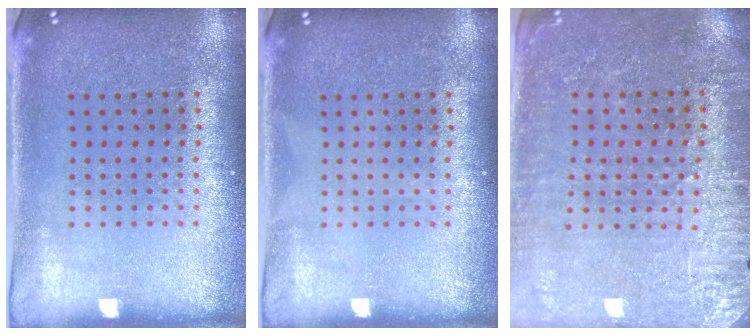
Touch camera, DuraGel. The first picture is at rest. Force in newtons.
{"total": 0.0}
{"total": 2.9, "press": 2.8, "slide": 0.9}